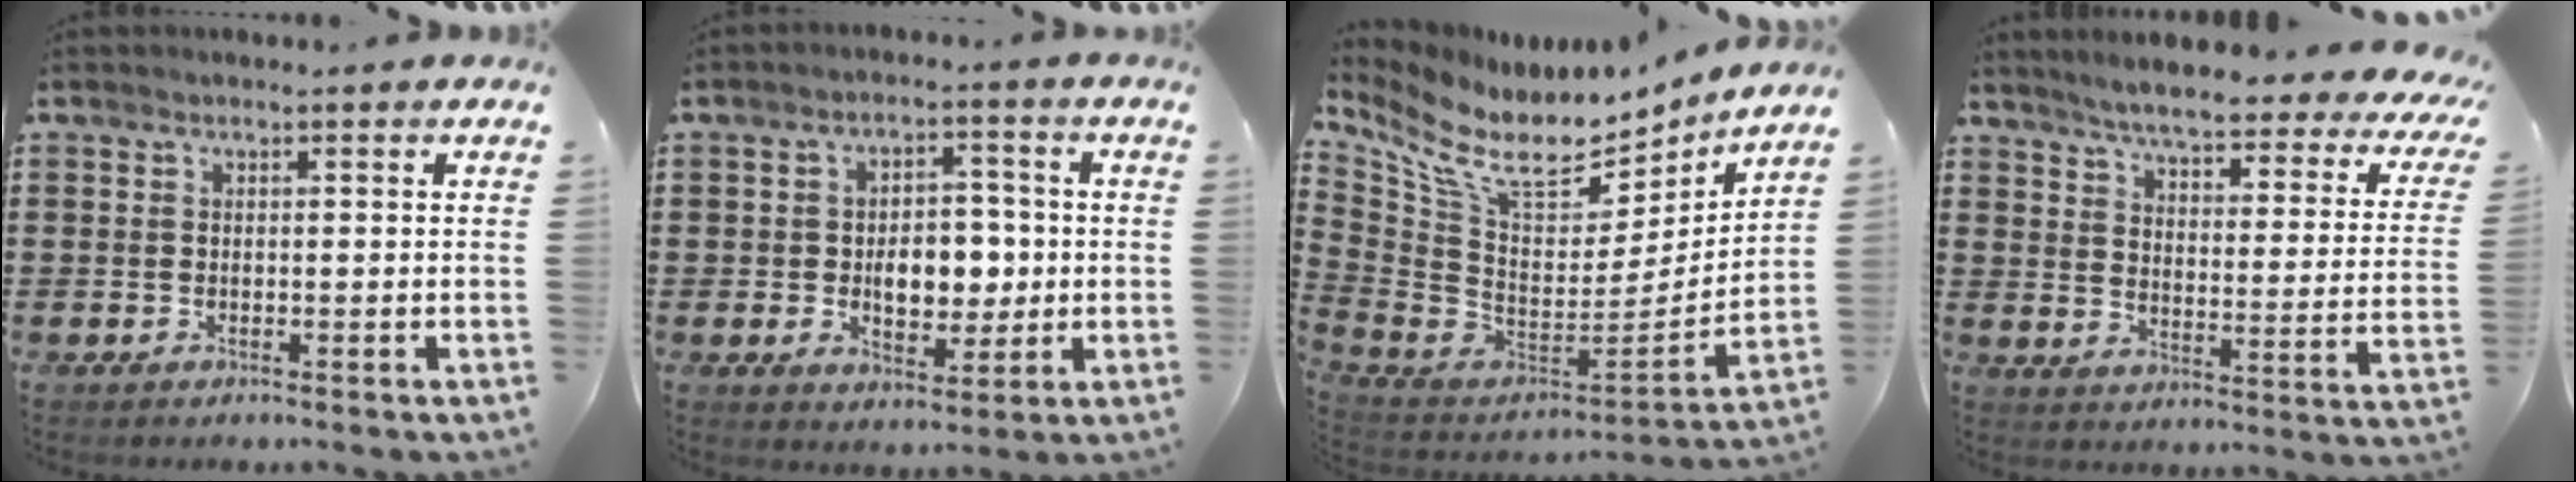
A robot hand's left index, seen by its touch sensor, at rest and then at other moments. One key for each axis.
{"total": 7.1, "fx": -0.4, "fy": 4.5, "fz": 5.5, "tx": -0.083, "ty": 0.003, "tz": -0.014}
{"total": 11.8, "fx": 8.2, "fy": 5.2, "fz": 6.8, "tx": -0.167, "ty": -0.064, "tz": 0.142}
{"total": 5.2, "fx": 4.5, "fy": 0.0, "fz": 2.6, "tx": -0.064, "ty": -0.036, "tz": 0.069}